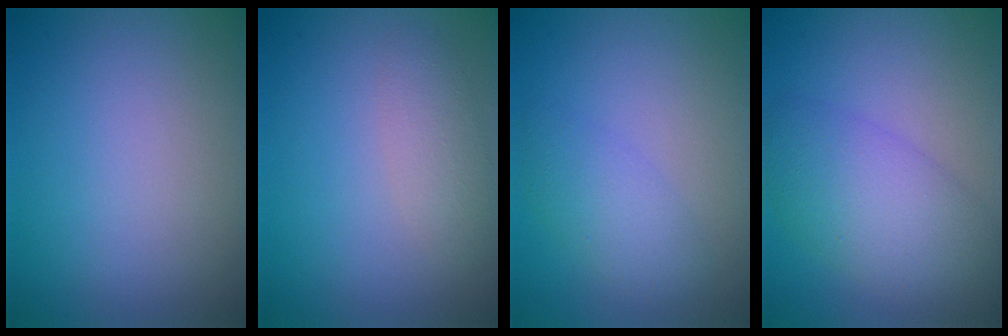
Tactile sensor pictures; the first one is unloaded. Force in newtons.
{"total": 2.1, "press": 2.0, "slide": 0.1}
{"total": 2.8, "press": 2.8, "slide": 0.1}
{"total": 6.4, "press": 6.4, "slide": 0.2}